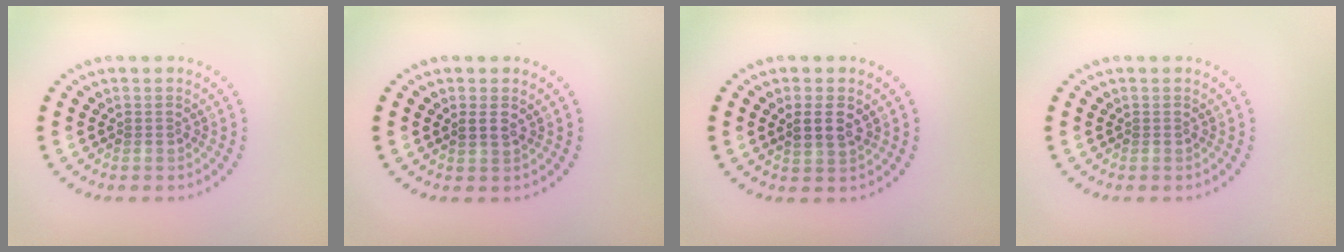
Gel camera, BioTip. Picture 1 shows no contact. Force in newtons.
{"total": 0.7, "press": 0.6, "slide": 0.4}
{"total": 2.4, "press": 2.3, "slide": 0.7}
{"total": 0.0}